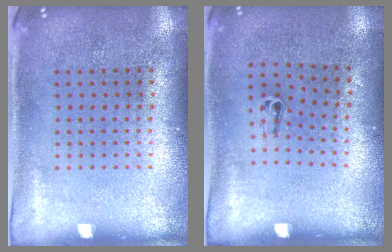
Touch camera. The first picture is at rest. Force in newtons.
{"total": 0.5, "press": 0.2, "slide": 0.5}